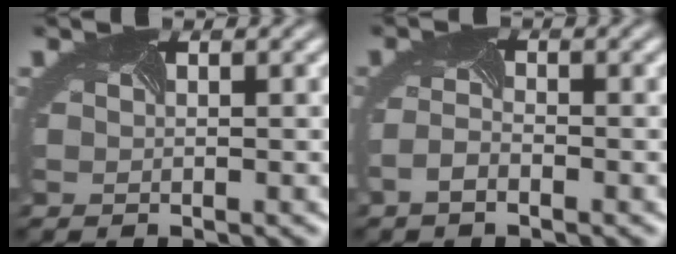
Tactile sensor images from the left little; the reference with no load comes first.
{"total": 1.5, "force": [-1.4, 0.0, 0.6], "torque": [-0.028, -0.008, -0.022]}